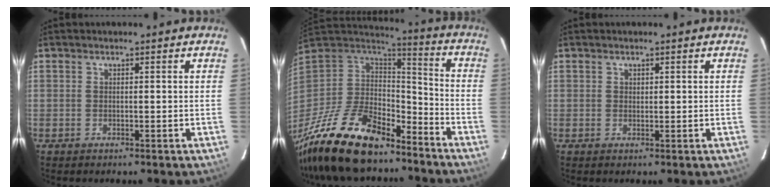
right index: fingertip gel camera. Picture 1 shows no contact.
{"total": 25.0, "force": [-18.4, 9.9, 13.7], "torque": [-0.289, -0.024, -0.310]}
{"total": 0.6, "force": [0.3, 0.5, 0.1], "torque": [0.000, 0.003, 0.005]}